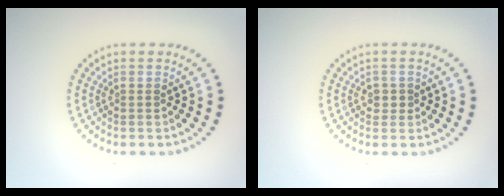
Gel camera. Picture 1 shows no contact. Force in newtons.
{"total": 1.1, "press": 1.0, "slide": 0.6}